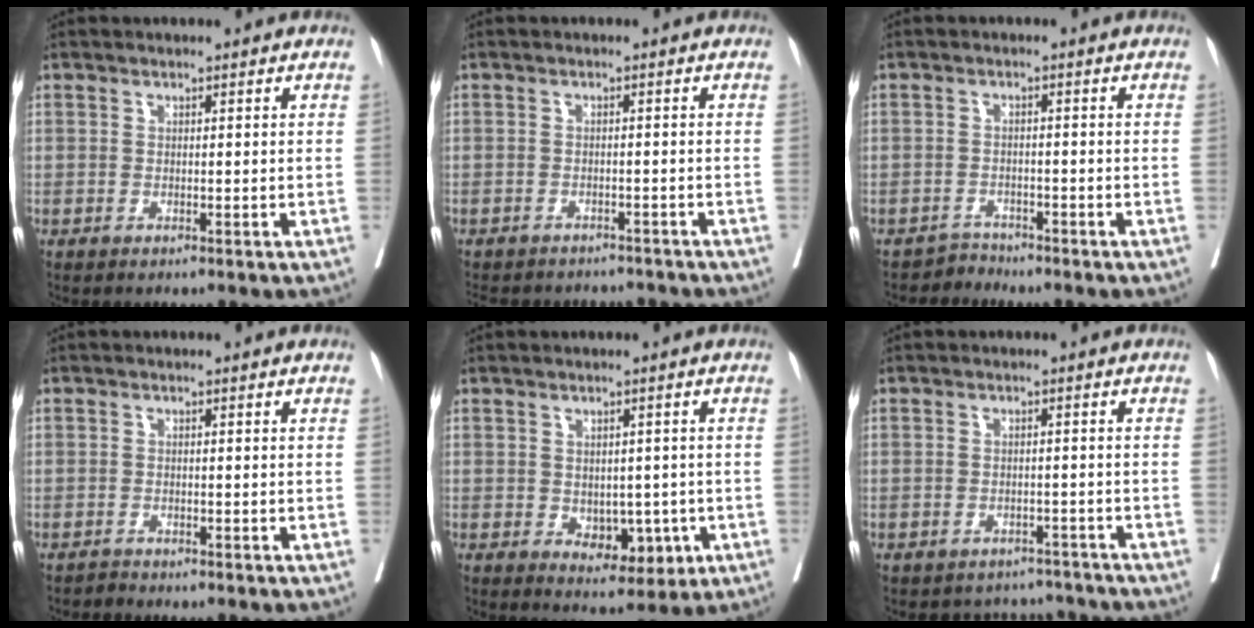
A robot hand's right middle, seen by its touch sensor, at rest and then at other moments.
{"total": 11.4, "force": [-10.3, 3.8, 2.8], "torque": [-0.058, 0.008, -0.125]}
{"total": 2.0, "force": [-1.7, 0.2, -1.0], "torque": [0.026, -0.007, -0.032]}
{"total": 0.8, "force": [-0.7, 0.1, -0.2], "torque": [0.002, -0.003, -0.016]}
{"total": 5.7, "force": [-1.1, 3.5, 4.3], "torque": [-0.042, -0.002, -0.004]}
{"total": 4.9, "force": [-4.5, 1.9, -0.9], "torque": [0.021, 0.019, -0.056]}